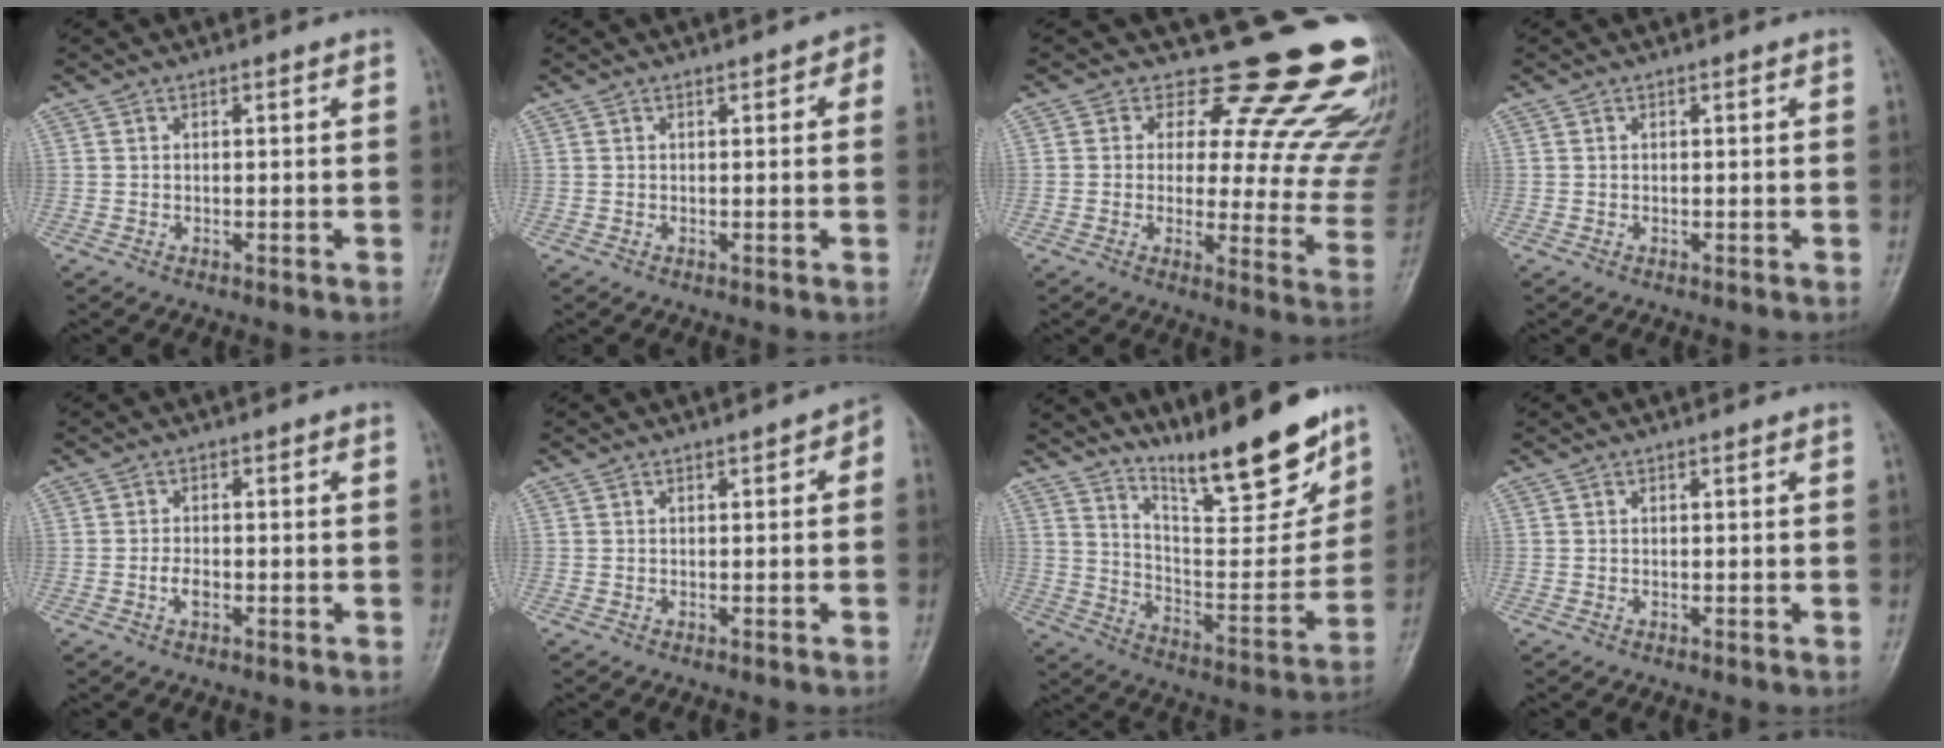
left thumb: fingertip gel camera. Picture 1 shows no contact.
{"total": 2.2, "force": [0.9, 1.3, 1.6], "torque": [0.006, 0.002, 0.006]}
{"total": 21.5, "force": [16.0, 8.6, 11.3], "torque": [-0.091, -0.111, 0.175]}
{"total": 0.0}
{"total": 2.1, "force": [-0.9, 1.2, 1.5], "torque": [-0.021, 0.004, -0.018]}
{"total": 1.9, "force": [0.2, 1.2, 1.4], "torque": [0.003, 0.006, -0.004]}
{"total": 19.3, "force": [15.0, 4.0, 11.4], "torque": [-0.129, -0.102, 0.252]}
{"total": 0.0}